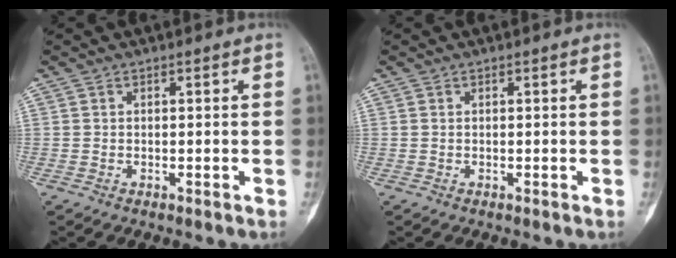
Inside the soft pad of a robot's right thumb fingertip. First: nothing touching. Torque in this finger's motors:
{"motor_torque": [0.38, 0.11, 0.03, -0.09, 0.08]}